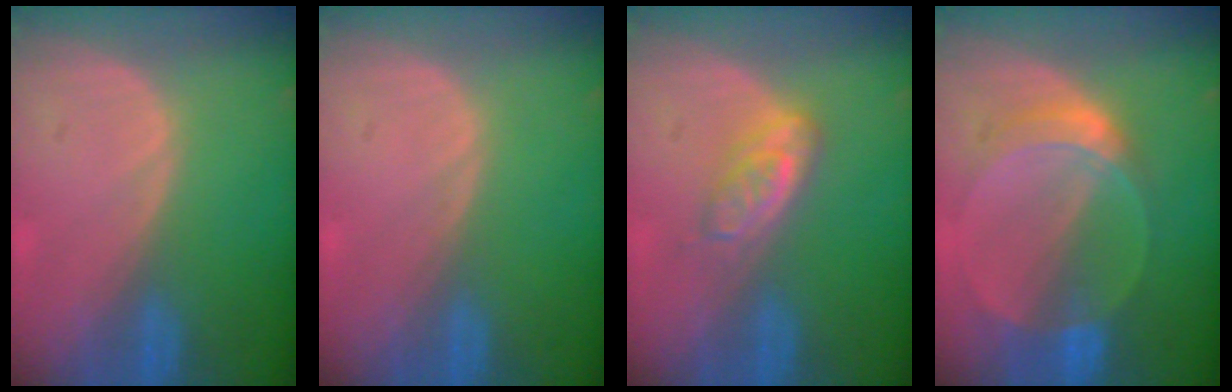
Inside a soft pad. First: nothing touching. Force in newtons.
{"total": 0.0}
{"total": 4.9, "press": 4.3, "slide": 2.4}
{"total": 6.4, "press": 5.7, "slide": 2.9}